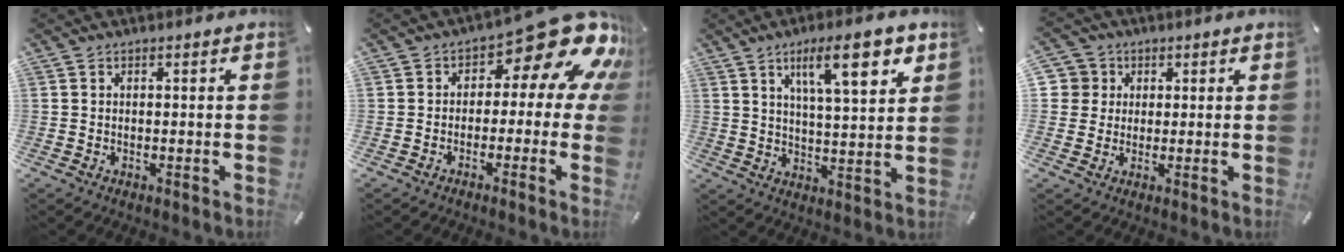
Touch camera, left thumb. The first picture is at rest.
{"total": 15.8, "force": [7.7, 7.1, 11.8], "torque": [-0.148, -0.061, 0.122]}
{"total": 13.5, "force": [7.1, 4.0, 10.7], "torque": [-0.165, -0.026, 0.115]}
{"total": 6.1, "force": [1.6, 5.9, 0.7], "torque": [-0.008, 0.003, 0.029]}